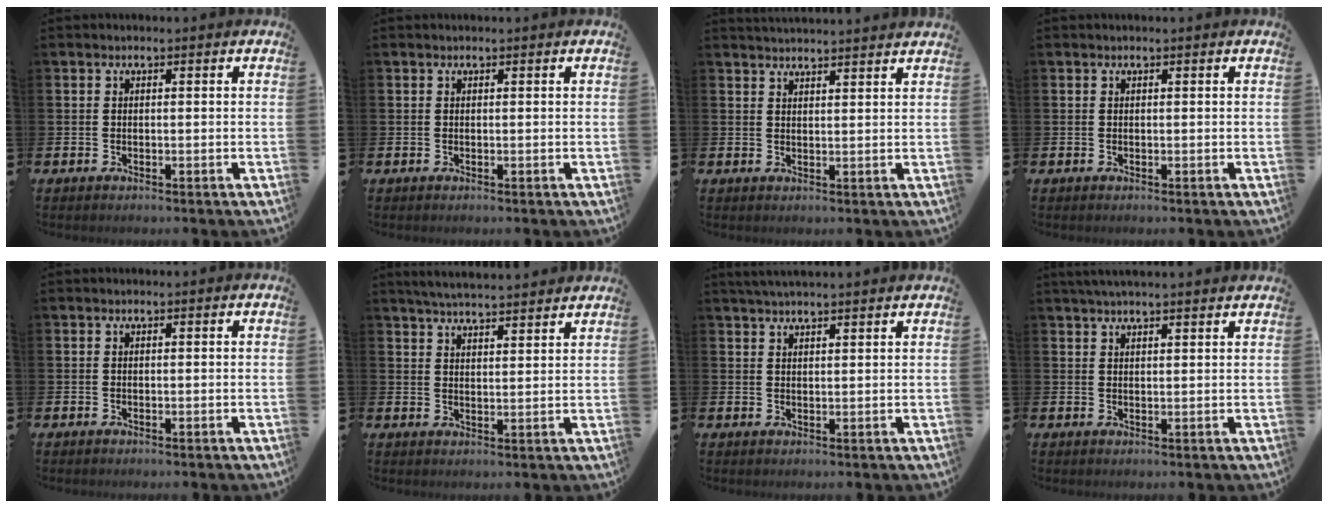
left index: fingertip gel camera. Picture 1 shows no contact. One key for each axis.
{"total": 0.0}
{"total": 2.5, "fx": 2.5, "fy": -0.3, "fz": 0.0, "tx": -0.004, "ty": -0.011, "tz": 0.046}
{"total": 0.0}
{"total": 0.0}
{"total": 4.9, "fx": 4.8, "fy": 0.0, "fz": 0.7, "tx": -0.023, "ty": -0.025, "tz": 0.086}
{"total": 2.9, "fx": 2.8, "fy": 0.0, "fz": 0.8, "tx": -0.019, "ty": -0.007, "tz": 0.051}
{"total": 2.9, "fx": 2.7, "fy": 0.0, "fz": 1.0, "tx": -0.023, "ty": -0.005, "tz": 0.050}